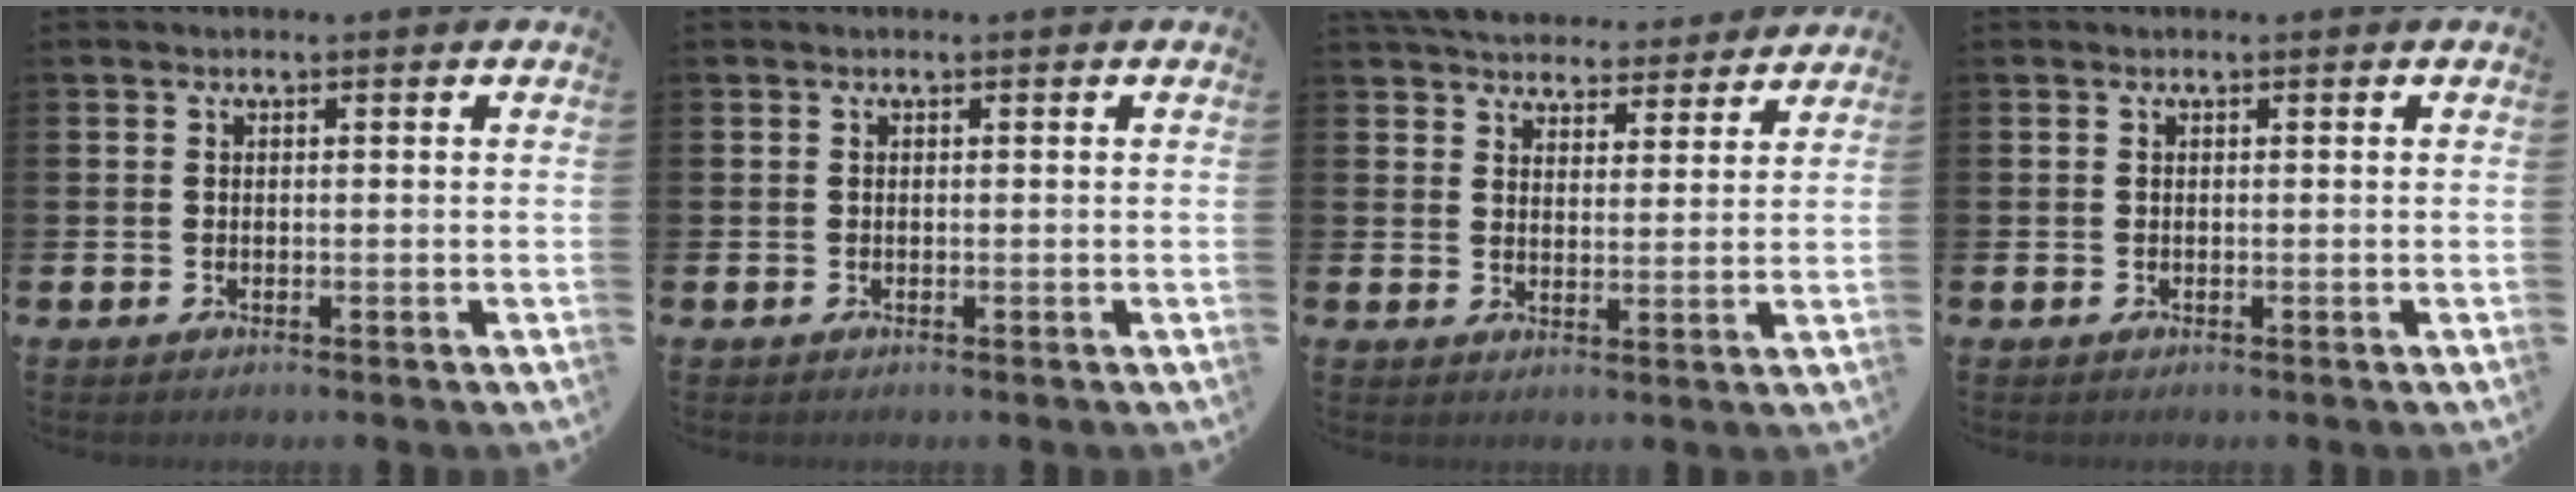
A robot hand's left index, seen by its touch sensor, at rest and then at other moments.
{"total": 0.0}
{"total": 5.6, "force": [5.4, 1.4, 0.3], "torque": [-0.025, -0.035, 0.098]}
{"total": 0.0}